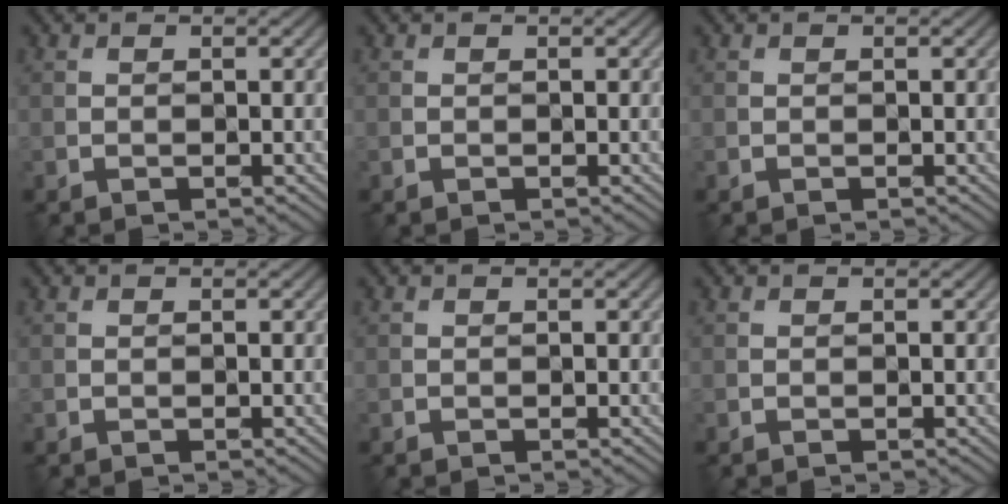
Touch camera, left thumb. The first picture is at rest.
{"total": 0.0}
{"total": 0.0}
{"total": 0.0}
{"total": 0.0}
{"total": 0.0}